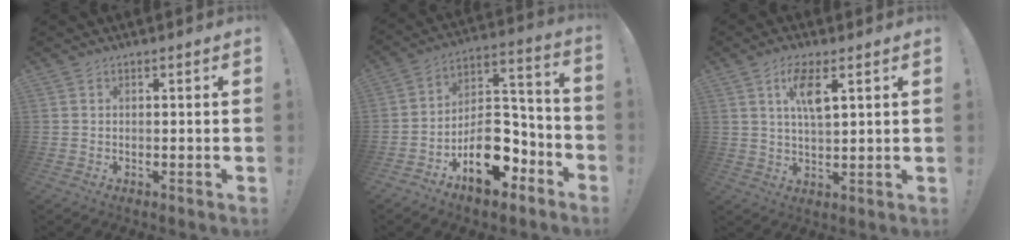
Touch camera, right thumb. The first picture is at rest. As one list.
[{"total": 16.6, "force": [-8.8, 10.3, 9.7], "torque": [-0.113, 0.062, -0.139]}, {"total": 7.7, "force": [3.4, 2.6, 6.4], "torque": [-0.122, -0.003, 0.059]}]